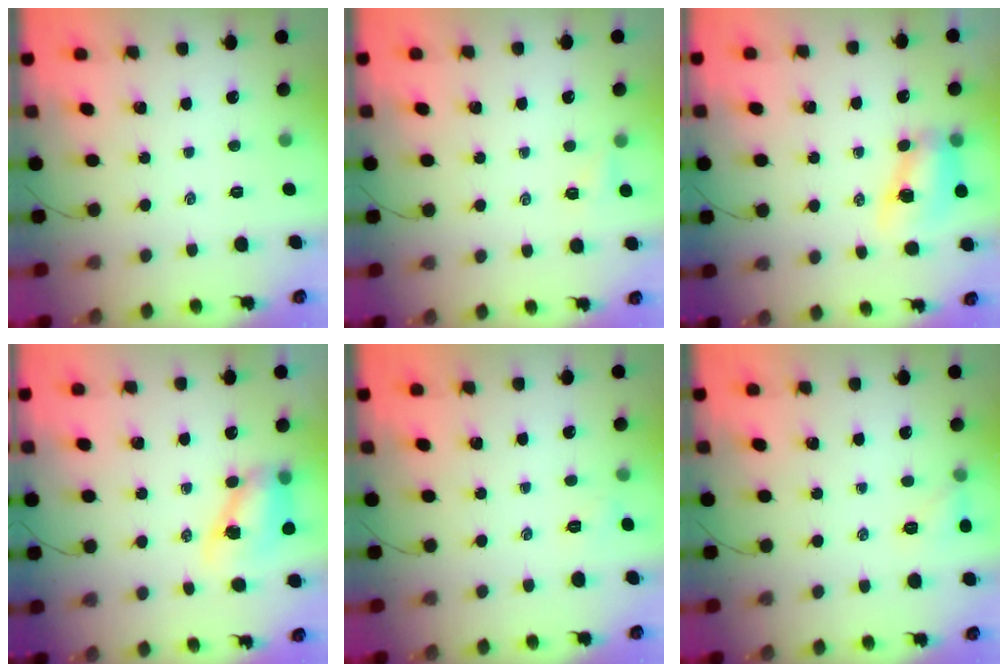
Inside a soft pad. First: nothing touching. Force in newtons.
{"total": 1.7, "press": 1.7, "slide": 0.5}
{"total": 8.4, "press": 8.3, "slide": 1.1}
{"total": 8.6, "press": 8.4, "slide": 1.5}
{"total": 4.1, "press": 3.9, "slide": 1.2}
{"total": 6.6, "press": 6.4, "slide": 1.7}